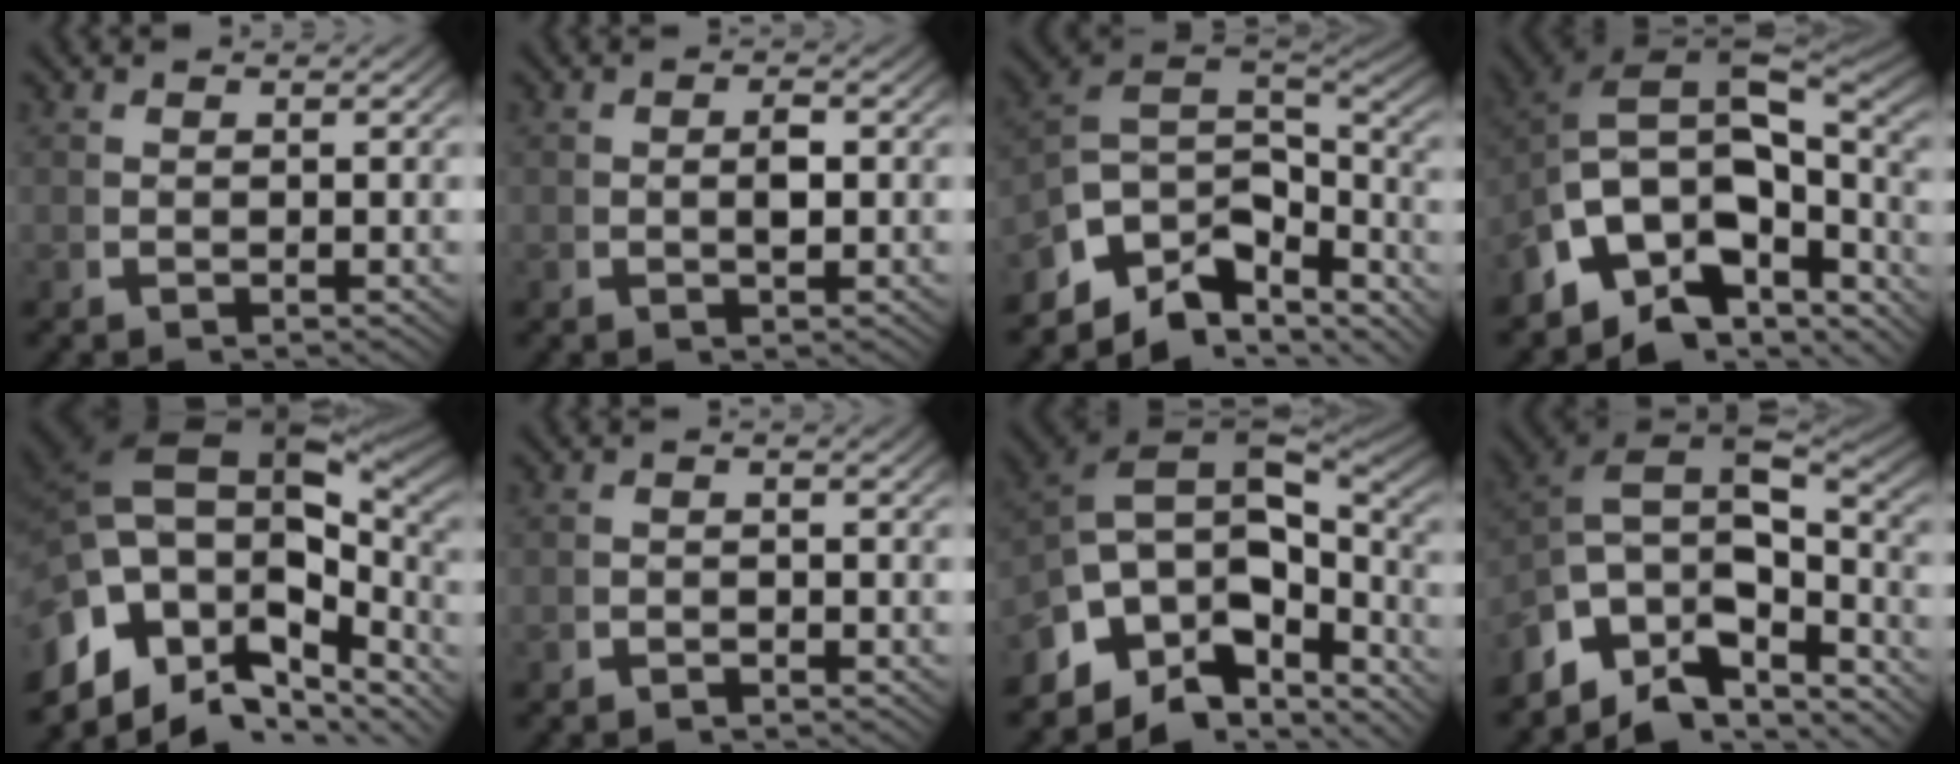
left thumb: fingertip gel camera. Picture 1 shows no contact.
{"total": 1.7, "force": [0.0, 0.9, 1.5], "torque": [-0.024, 0.001, -0.001]}
{"total": 12.9, "force": [-3.0, 8.7, 9.1], "torque": [-0.196, -0.055, -0.022]}
{"total": 16.4, "force": [-1.4, 11.3, 11.9], "torque": [-0.230, -0.036, -0.017]}
{"total": 19.8, "force": [-0.1, 13.7, 14.4], "torque": [-0.255, -0.032, 0.007]}
{"total": 1.2, "force": [-1.1, 0.2, 0.4], "torque": [-0.006, 0.000, -0.022]}
{"total": 14.6, "force": [-2.5, 9.6, 10.8], "torque": [-0.217, -0.046, -0.019]}
{"total": 14.3, "force": [-1.9, 9.9, 10.1], "torque": [-0.206, -0.049, -0.017]}